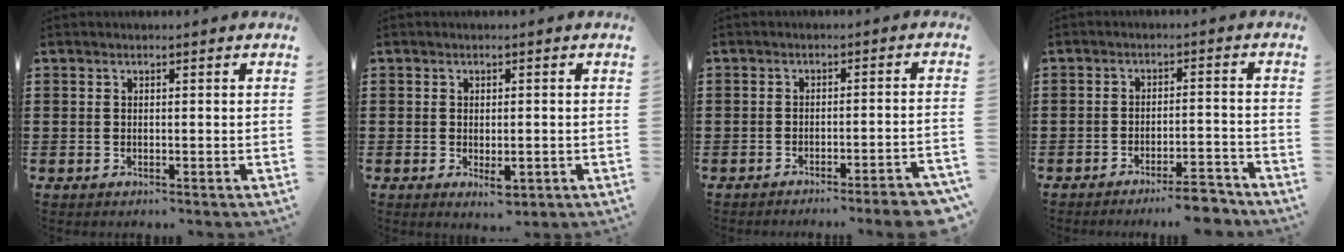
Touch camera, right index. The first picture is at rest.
{"total": 2.3, "force": [-0.7, 1.3, 1.8], "torque": [-0.032, 0.003, -0.012]}
{"total": 3.6, "force": [-3.1, -0.4, 1.8], "torque": [-0.029, -0.010, -0.059]}
{"total": 4.8, "force": [-4.4, 0.1, 2.1], "torque": [-0.033, -0.003, -0.082]}